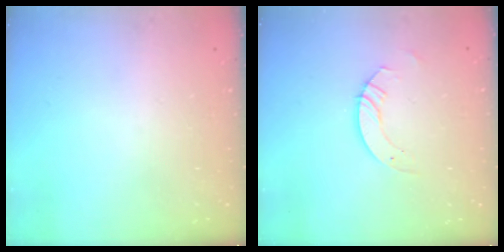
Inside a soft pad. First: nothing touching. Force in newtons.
{"total": 3.3, "press": 3.3, "slide": 0.2}